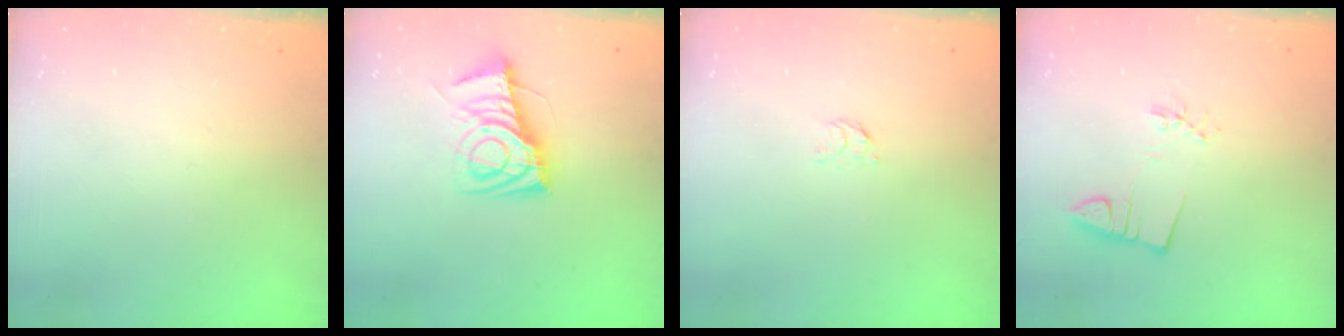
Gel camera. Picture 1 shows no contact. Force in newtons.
{"total": 14.2, "press": 14.2, "slide": 0.3}
{"total": 2.8, "press": 2.8, "slide": 0.3}
{"total": 2.5, "press": 0.9, "slide": 2.4}